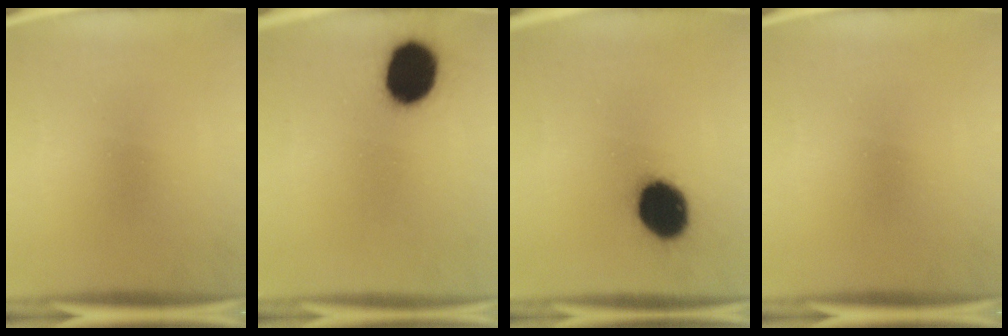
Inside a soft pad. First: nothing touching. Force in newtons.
{"total": 14.5}
{"total": 15.4}
{"total": 0.0}